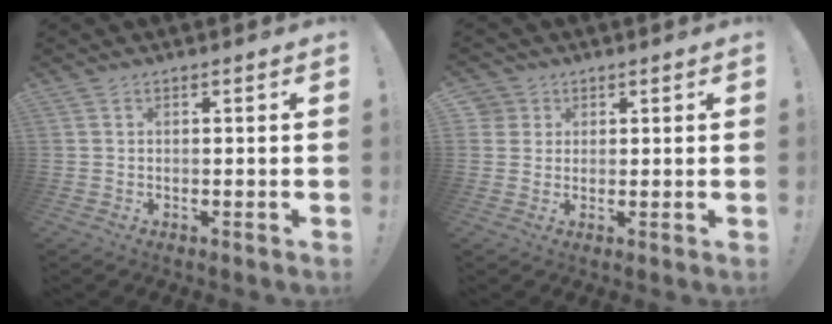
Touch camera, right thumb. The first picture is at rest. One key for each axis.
{"total": 3.7, "fx": 1.5, "fy": 3.3, "fz": 0.5, "tx": -0.008, "ty": -0.003, "tz": 0.028}